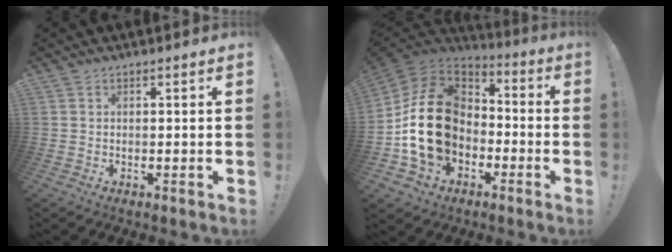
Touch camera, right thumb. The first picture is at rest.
{"total": 22.5, "force": [-1.6, 16.9, 14.7], "torque": [-0.271, 0.025, -0.008]}